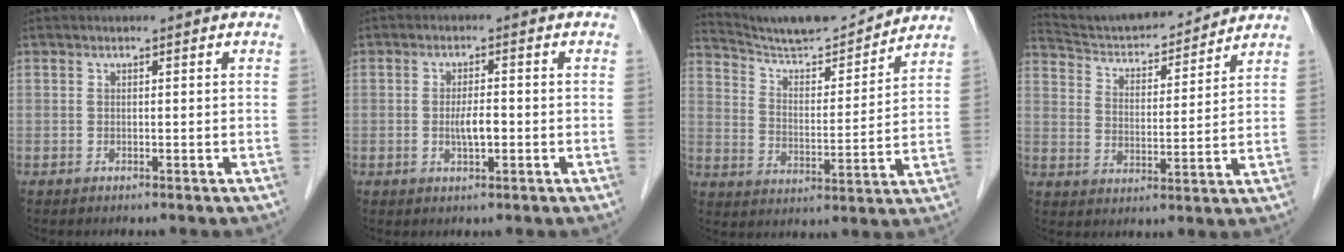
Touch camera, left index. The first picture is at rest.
{"total": 3.2, "force": [-1.5, 0.7, 2.7], "torque": [-0.053, -0.005, -0.024]}
{"total": 14.1, "force": [13.5, 0.7, 4.1], "torque": [-0.074, -0.005, 0.219]}
{"total": 13.9, "force": [13.2, 1.9, 3.9], "torque": [-0.064, 0.004, 0.212]}